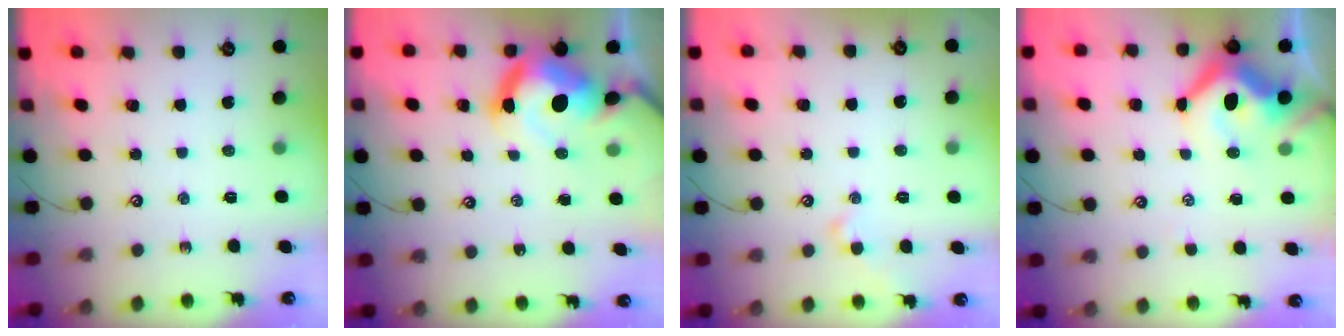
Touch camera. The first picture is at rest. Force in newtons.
{"total": 15.5, "press": 15.4, "slide": 1.5}
{"total": 1.3, "press": 1.2, "slide": 0.4}
{"total": 11.1, "press": 10.9, "slide": 2.1}